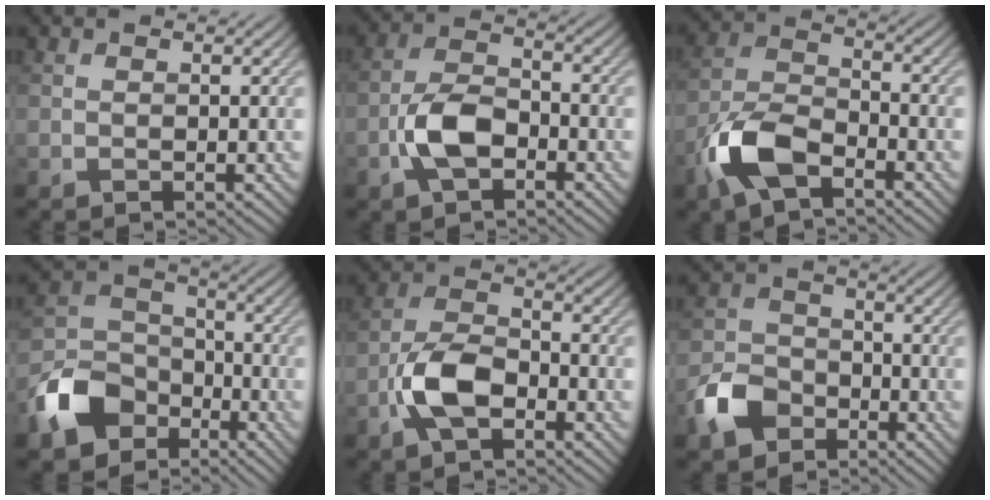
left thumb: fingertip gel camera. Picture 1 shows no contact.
{"total": 6.5, "force": [-2.8, 3.4, 4.7], "torque": [-0.100, 0.004, -0.065]}
{"total": 8.8, "force": [-5.2, 4.0, 5.9], "torque": [-0.132, -0.002, -0.119]}
{"total": 10.9, "force": [-6.1, 7.5, 5.1], "torque": [-0.128, -0.019, -0.136]}
{"total": 7.2, "force": [-3.3, 3.6, 5.3], "torque": [-0.111, 0.004, -0.078]}
{"total": 7.4, "force": [-4.3, 5.0, 3.3], "torque": [-0.086, -0.003, -0.102]}